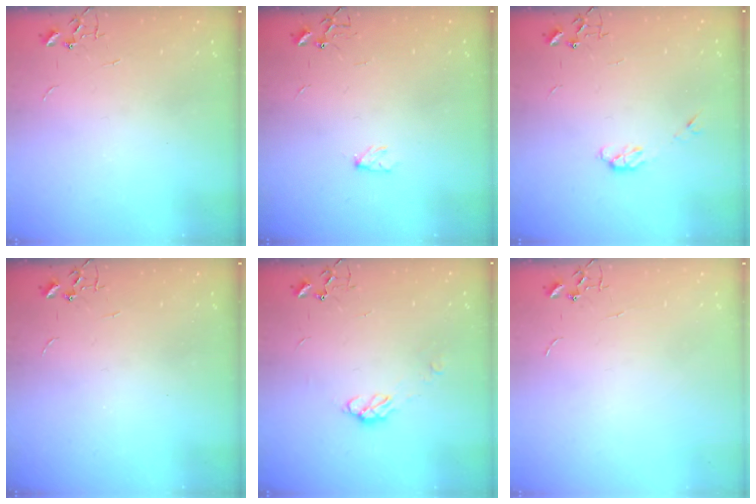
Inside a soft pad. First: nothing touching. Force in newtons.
{"total": 3.8, "press": 3.8, "slide": 0.7}
{"total": 4.0, "press": 3.9, "slide": 0.9}
{"total": 0.0}
{"total": 5.8, "press": 5.8, "slide": 0.5}
{"total": 0.0}